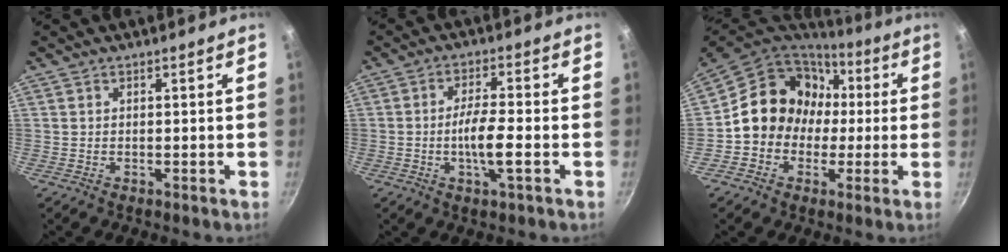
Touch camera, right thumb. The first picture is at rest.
{"total": 6.6, "force": [-1.7, 1.3, 6.3], "torque": [-0.117, 0.013, -0.033]}
{"total": 15.4, "force": [0.6, 13.7, 6.9], "torque": [-0.072, 0.042, -0.003]}